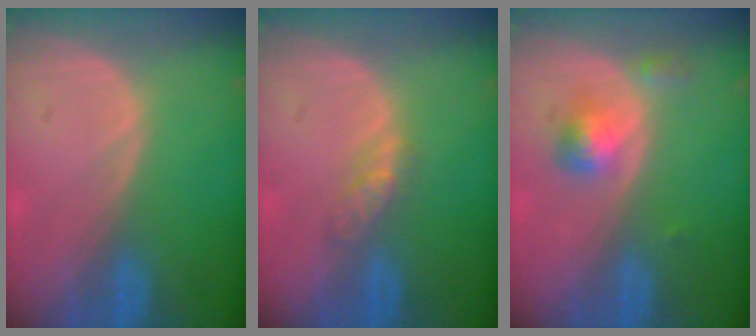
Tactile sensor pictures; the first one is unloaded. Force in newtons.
{"total": 2.8, "press": 2.5, "slide": 1.2}
{"total": 3.3, "press": 3.3, "slide": 0.2}